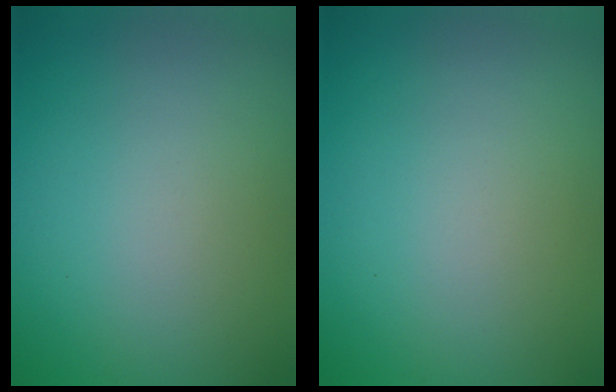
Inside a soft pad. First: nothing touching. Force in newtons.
{"total": 0.0}